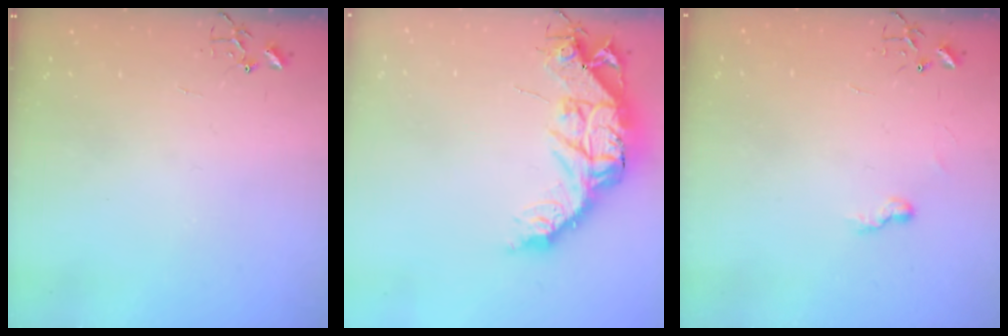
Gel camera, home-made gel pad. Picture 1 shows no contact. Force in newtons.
{"total": 16.2, "press": 16.2, "slide": 1.5}
{"total": 4.6, "press": 4.6, "slide": 0.6}